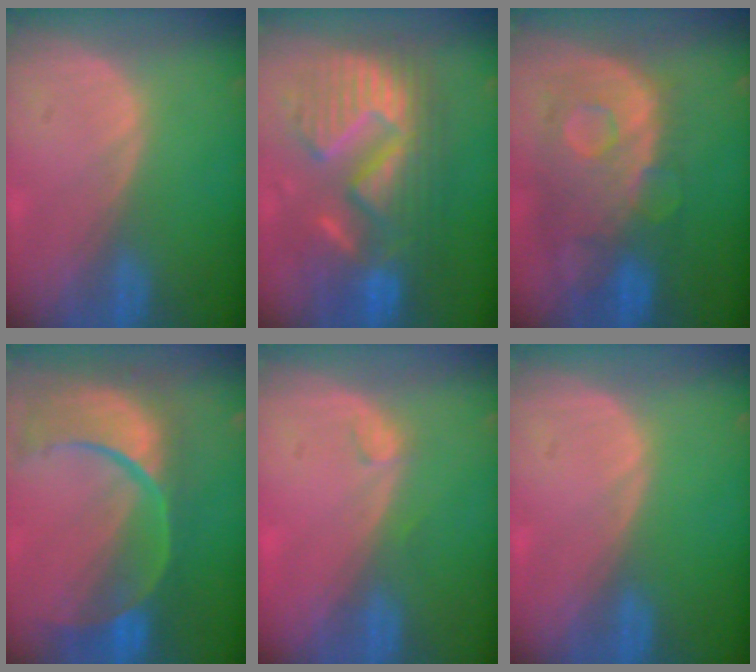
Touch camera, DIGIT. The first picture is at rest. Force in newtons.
{"total": 13.1, "press": 13.0, "slide": 1.2}
{"total": 11.2, "press": 9.7, "slide": 5.5}
{"total": 12.8, "press": 10.4, "slide": 7.5}
{"total": 1.3, "press": 1.1, "slide": 0.5}
{"total": 0.0}